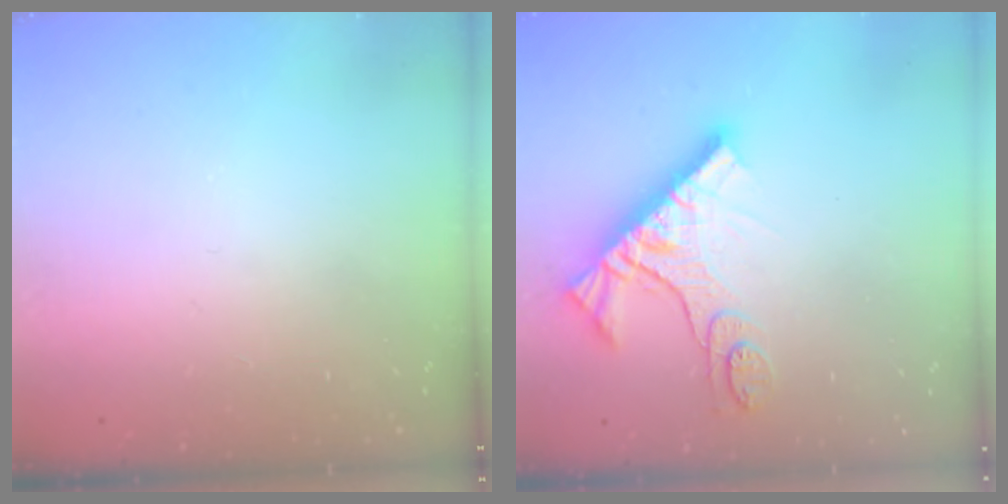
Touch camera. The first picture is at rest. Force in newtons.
{"total": 13.6, "press": 13.5, "slide": 1.5}